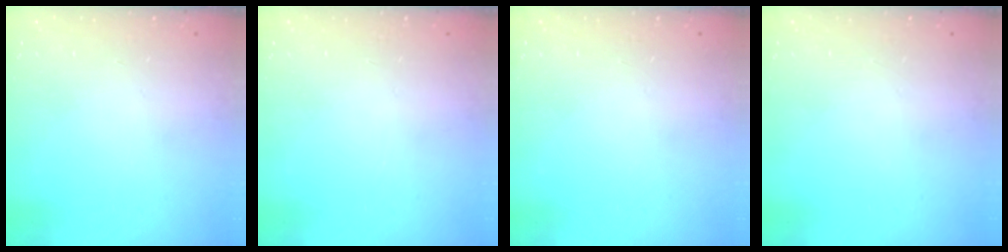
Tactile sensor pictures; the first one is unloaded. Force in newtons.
{"total": 0.0}
{"total": 0.0}
{"total": 0.0}